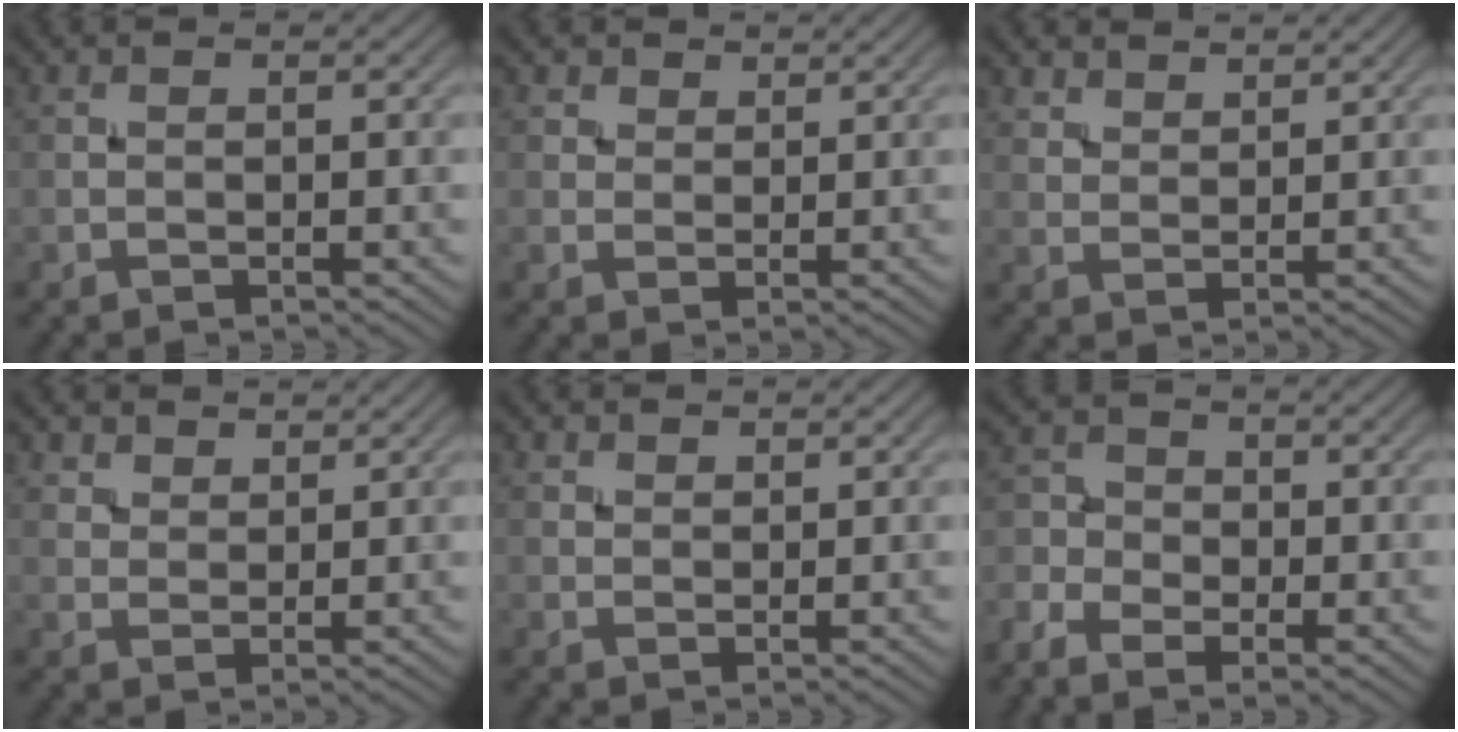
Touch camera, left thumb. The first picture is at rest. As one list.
[{"total": 2.7, "force": [1.9, 1.7, 0.8], "torque": [-0.021, -0.001, 0.041]}, {"total": 3.8, "force": [3.2, 1.7, 1.3], "torque": [-0.032, -0.009, 0.079]}, {"total": 3.7, "force": [2.9, 2.0, 1.2], "torque": [-0.033, -0.009, 0.073]}, {"total": 1.7, "force": [1.4, 0.8, 0.5], "torque": [-0.011, 0.002, 0.031]}, {"total": 5.5, "force": [-2.5, 3.9, 2.9], "torque": [-0.062, -0.010, -0.052]}]